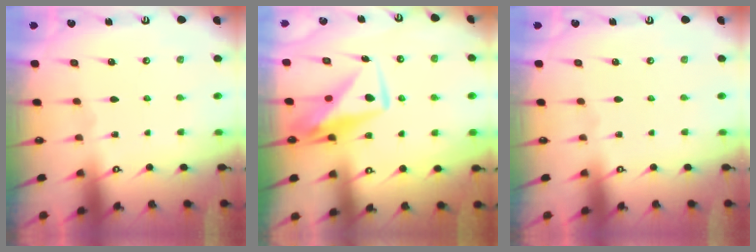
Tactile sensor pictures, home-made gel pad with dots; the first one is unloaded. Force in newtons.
{"total": 10.4, "press": 10.3, "slide": 0.7}
{"total": 0.0}